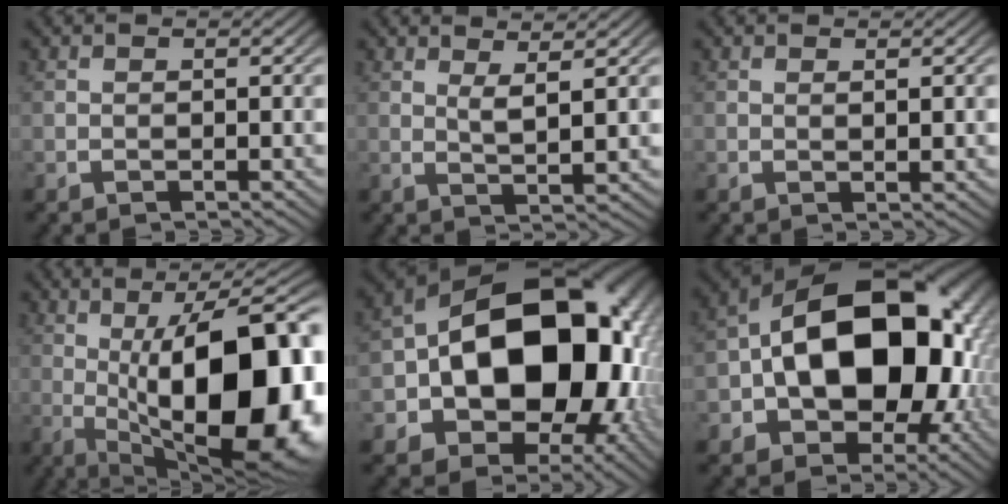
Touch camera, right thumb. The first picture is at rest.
{"total": 3.2, "force": [2.2, 0.6, 2.2], "torque": [-0.039, -0.004, 0.042]}
{"total": 0.8, "force": [0.5, 0.2, 0.6], "torque": [-0.010, -0.002, 0.012]}
{"total": 22.9, "force": [-2.6, 12.6, 19.0], "torque": [-0.290, -0.055, 0.000]}
{"total": 25.4, "force": [-1.6, 17.3, 18.6], "torque": [-0.323, -0.086, 0.007]}
{"total": 21.6, "force": [-0.8, 14.5, 16.0], "torque": [-0.281, -0.071, 0.021]}